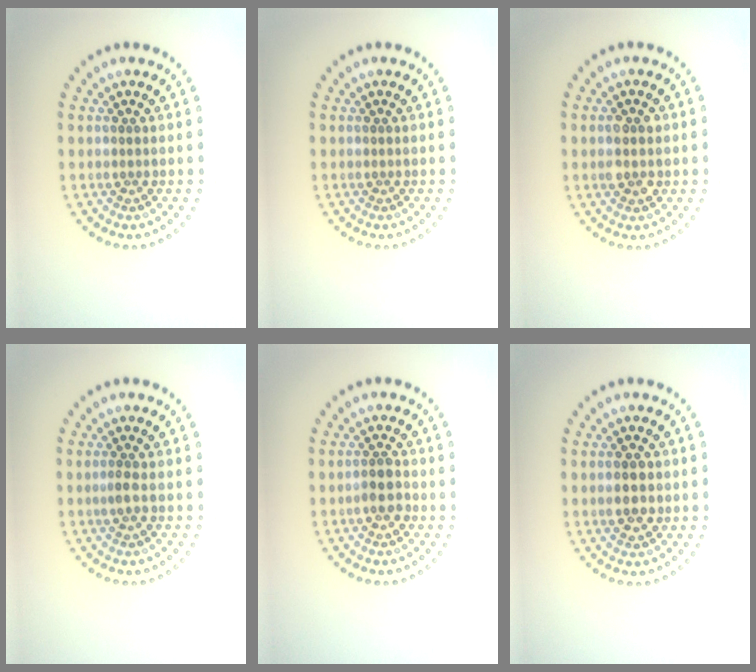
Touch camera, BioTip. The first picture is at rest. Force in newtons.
{"total": 0.0}
{"total": 2.6, "press": 2.6, "slide": 0.2}
{"total": 0.9, "press": 0.8, "slide": 0.3}
{"total": 1.8, "press": 1.7, "slide": 0.8}
{"total": 2.4, "press": 2.4, "slide": 0.2}